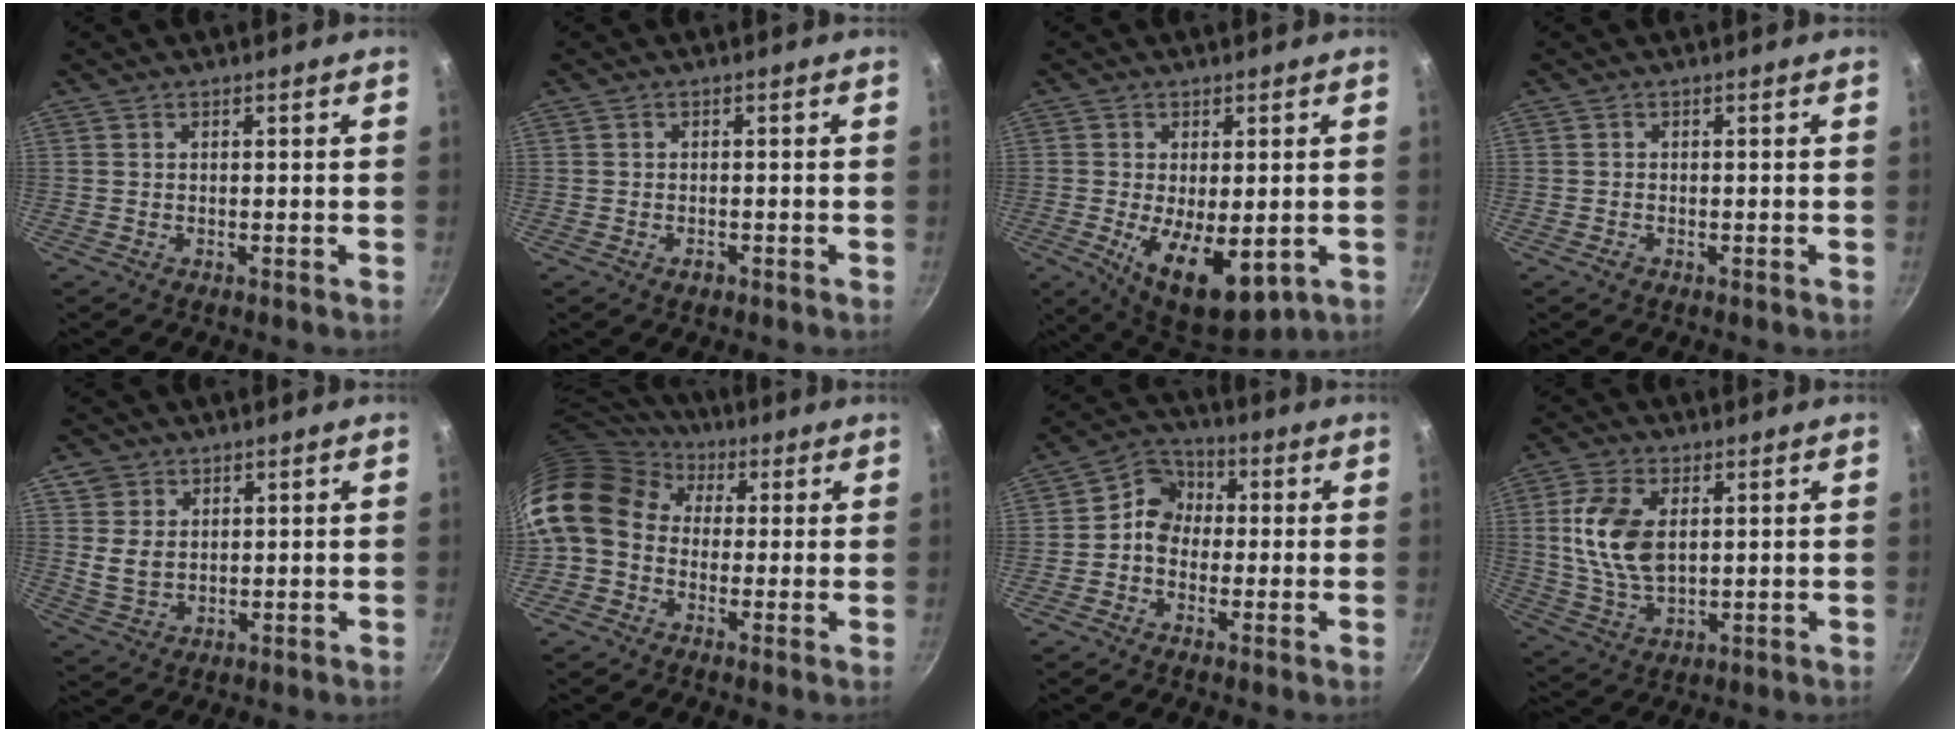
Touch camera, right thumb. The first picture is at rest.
{"total": 1.4, "force": [-0.8, 1.0, 0.7], "torque": [-0.010, 0.005, -0.012]}
{"total": 13.0, "force": [-2.9, 6.4, 10.9], "torque": [-0.160, -0.017, -0.030]}
{"total": 1.1, "force": [-0.6, 0.8, 0.4], "torque": [-0.006, 0.003, -0.009]}
{"total": 5.4, "force": [1.7, 4.4, 2.5], "torque": [-0.033, -0.011, 0.036]}
{"total": 16.2, "force": [1.9, 12.9, 9.5], "torque": [-0.182, 0.036, 0.012]}
{"total": 7.8, "force": [-0.3, 6.7, 3.9], "torque": [-0.030, 0.023, -0.029]}
{"total": 11.7, "force": [2.1, 6.8, 9.2], "torque": [-0.173, -0.010, 0.044]}